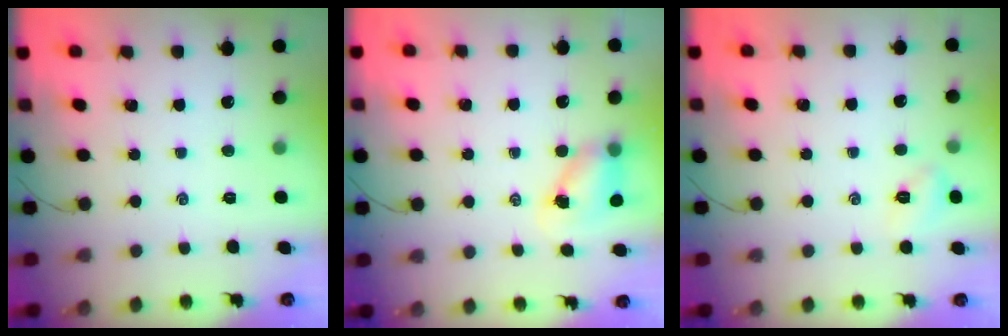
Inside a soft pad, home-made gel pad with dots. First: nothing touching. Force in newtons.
{"total": 5.7, "press": 5.7, "slide": 0.5}
{"total": 5.1, "press": 4.9, "slide": 1.4}